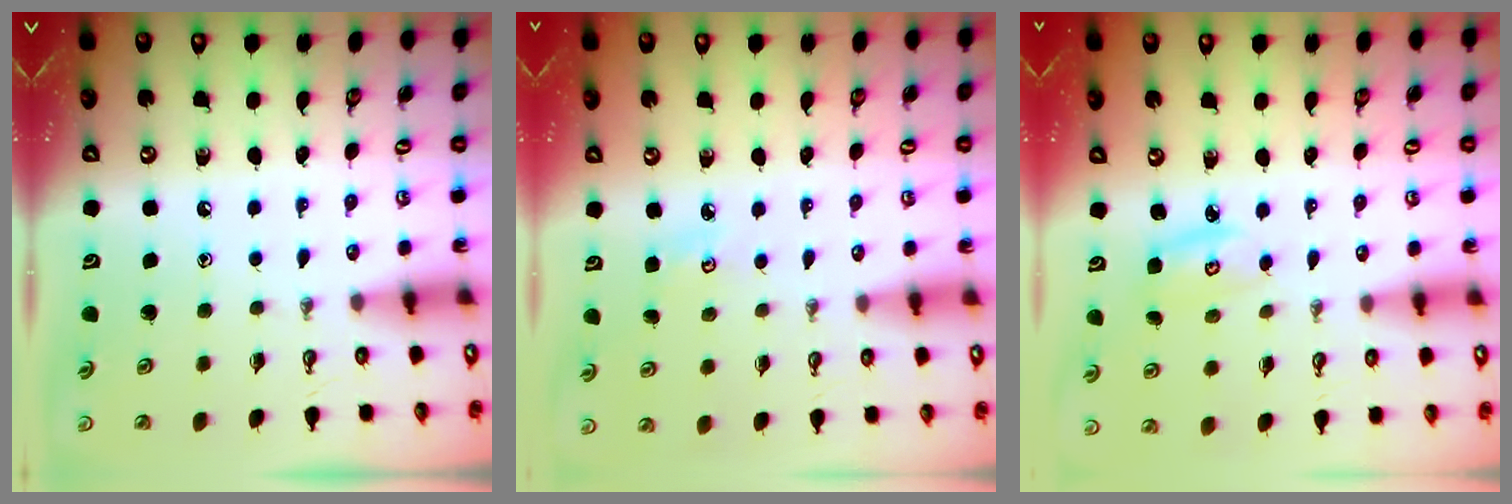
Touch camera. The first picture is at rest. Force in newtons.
{"total": 3.7, "press": 3.7, "slide": 0.4}
{"total": 3.4, "press": 3.4, "slide": 0.1}